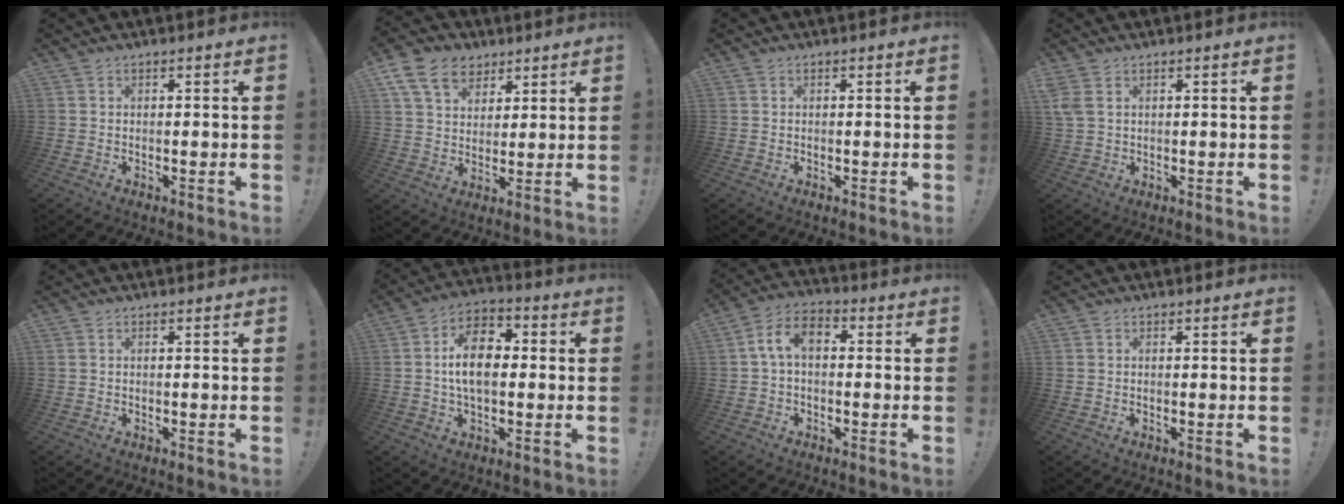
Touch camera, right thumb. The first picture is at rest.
{"total": 13.3, "force": [7.1, 9.6, 5.9], "torque": [-0.091, -0.035, 0.139]}
{"total": 0.0}
{"total": 3.5, "force": [1.7, 2.0, 2.3], "torque": [-0.041, -0.003, 0.033]}
{"total": 0.0}
{"total": 12.3, "force": [0.0, 7.5, 9.7], "torque": [-0.172, 0.012, 0.001]}
{"total": 7.3, "force": [0.6, 4.3, 5.9], "torque": [-0.112, 0.006, 0.014]}
{"total": 0.0}